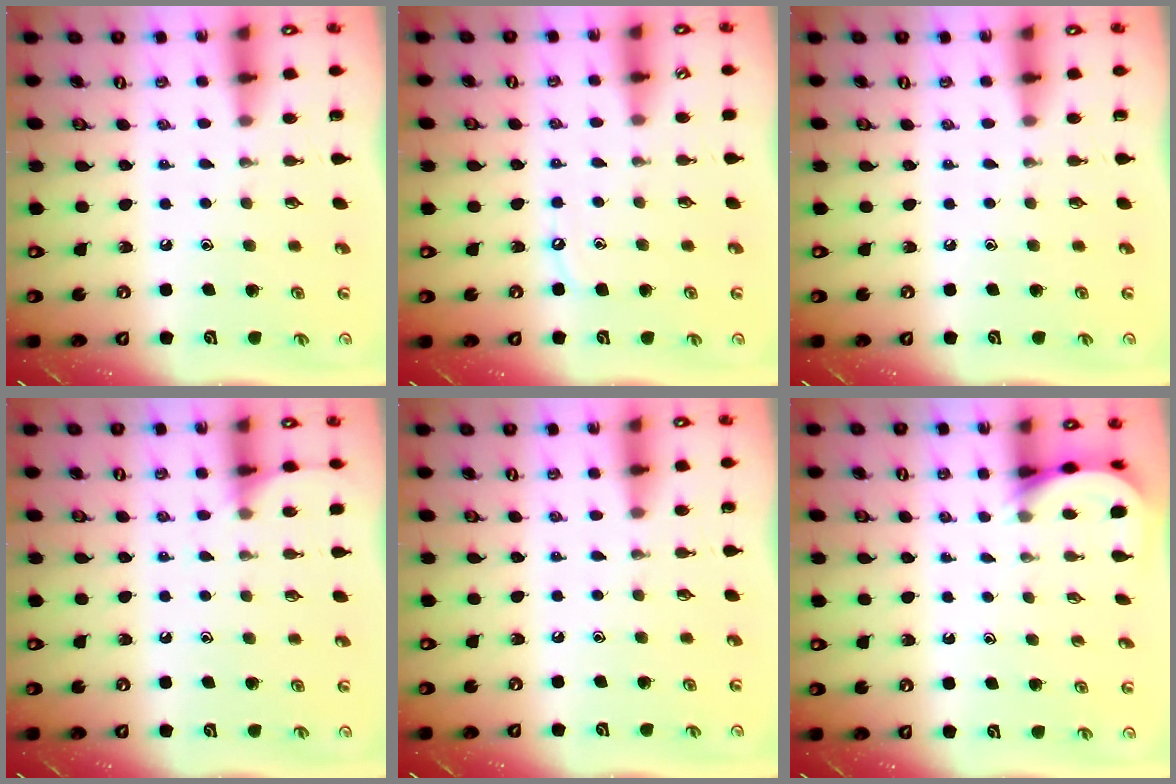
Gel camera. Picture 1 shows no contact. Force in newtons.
{"total": 5.3, "press": 5.2, "slide": 0.7}
{"total": 0.0}
{"total": 5.1, "press": 5.0, "slide": 0.6}
{"total": 0.0}
{"total": 3.4, "press": 3.3, "slide": 0.3}